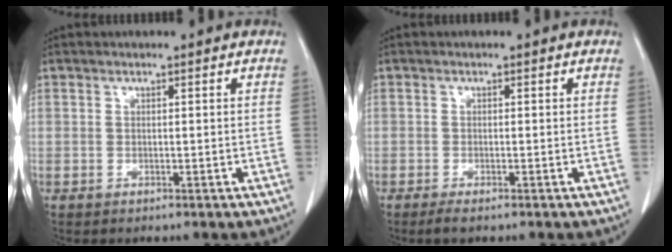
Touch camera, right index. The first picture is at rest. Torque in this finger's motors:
{"motor_torque": [0.19, -0.23, 0.00, 0.01]}